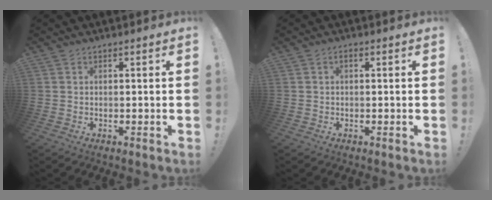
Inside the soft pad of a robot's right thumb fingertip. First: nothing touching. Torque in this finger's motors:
{"motor_torque": [0.10, 0.56, 0.22, 0.00, 0.01]}